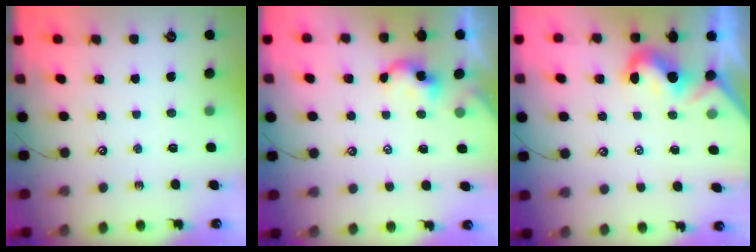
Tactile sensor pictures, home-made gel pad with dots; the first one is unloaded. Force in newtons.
{"total": 1.9, "press": 1.9, "slide": 0.1}
{"total": 2.0, "press": 1.9, "slide": 0.6}